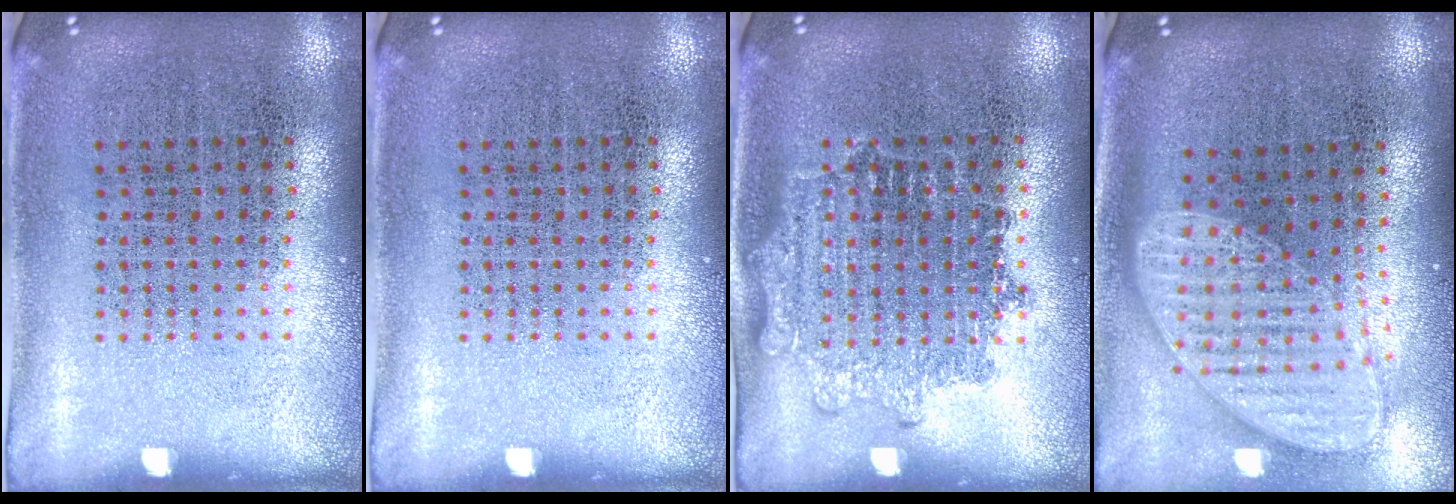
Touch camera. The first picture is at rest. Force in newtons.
{"total": 0.0}
{"total": 1.2, "press": 1.1, "slide": 0.5}
{"total": 2.0, "press": 1.5, "slide": 1.2}